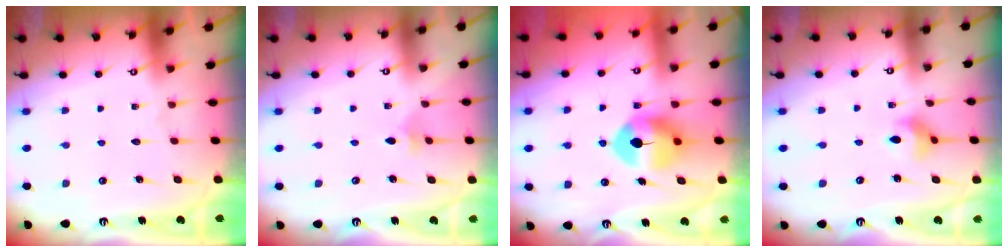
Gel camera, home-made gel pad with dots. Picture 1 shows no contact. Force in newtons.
{"total": 2.4, "press": 2.3, "slide": 0.6}
{"total": 8.5, "press": 8.3, "slide": 1.4}
{"total": 5.1, "press": 5.1, "slide": 0.7}